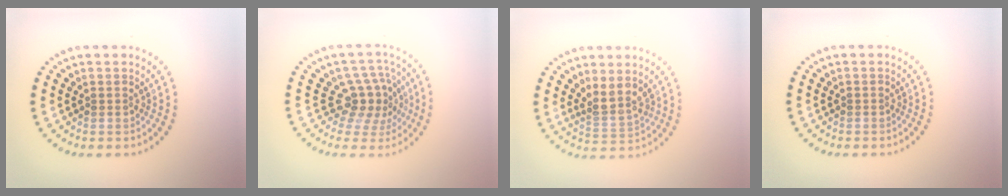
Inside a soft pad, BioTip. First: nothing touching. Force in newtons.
{"total": 3.8, "press": 3.1, "slide": 2.3}
{"total": 2.6, "press": 2.0, "slide": 1.7}
{"total": 0.0}